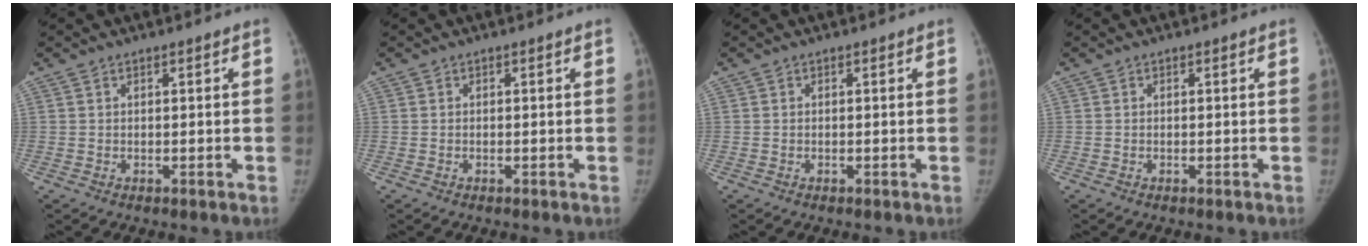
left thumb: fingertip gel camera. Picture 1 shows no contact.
{"total": 0.0}
{"total": 0.0}
{"total": 0.0}